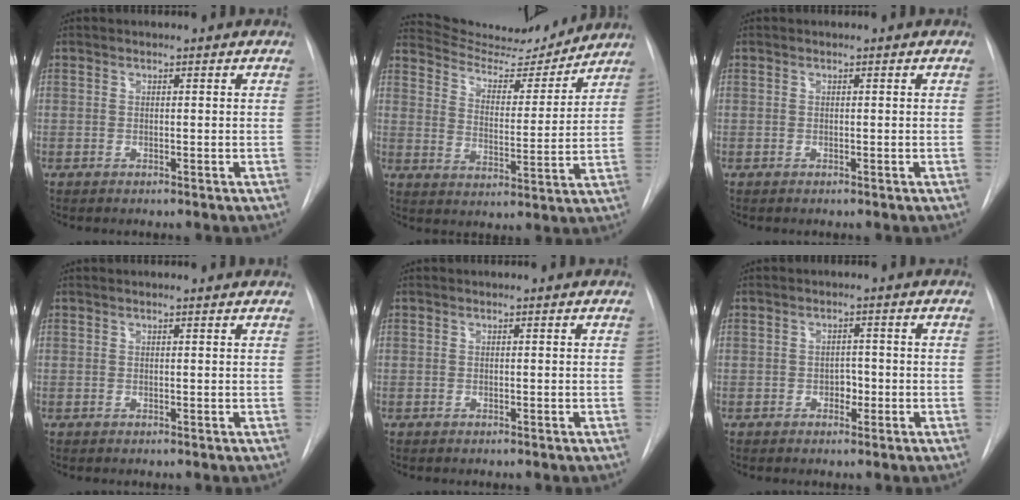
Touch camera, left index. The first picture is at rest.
{"total": 13.9, "force": [13.6, 1.7, 2.4], "torque": [-0.039, -0.010, 0.204]}
{"total": 0.0}
{"total": 1.7, "force": [1.6, 0.0, 0.5], "torque": [-0.013, 0.013, 0.018]}
{"total": 0.0}
{"total": 1.8, "force": [-0.6, 1.3, 1.2], "torque": [-0.013, 0.006, -0.009]}